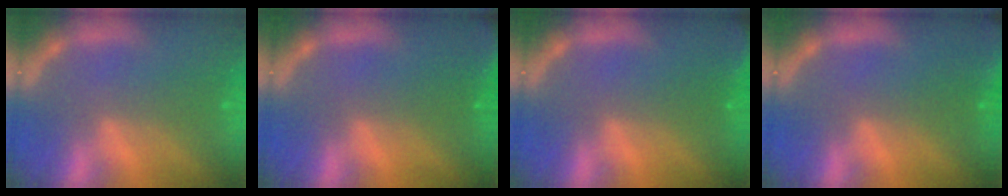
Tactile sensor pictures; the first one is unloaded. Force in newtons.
{"total": 4.4}
{"total": 3.5}
{"total": 7.0}